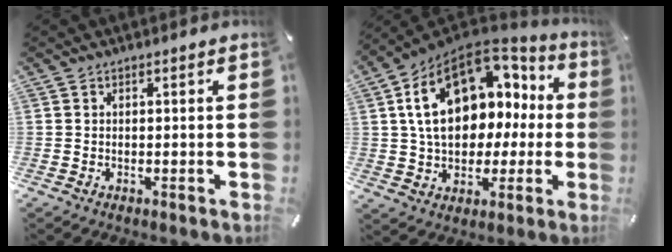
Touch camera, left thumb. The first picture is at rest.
{"total": 20.3, "force": [5.4, 14.1, 13.5], "torque": [-0.234, -0.018, 0.096]}